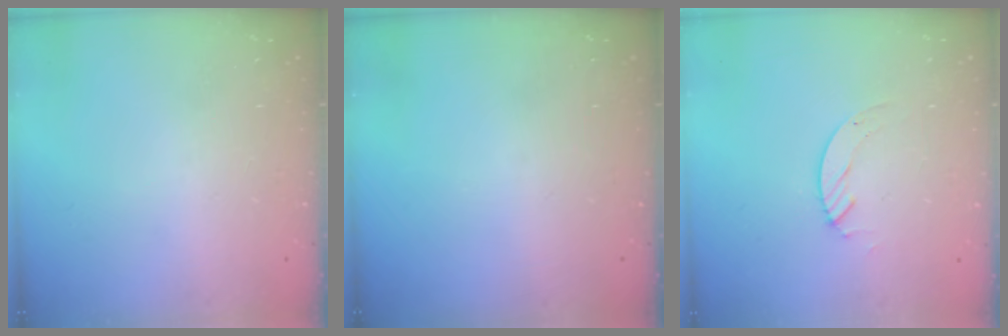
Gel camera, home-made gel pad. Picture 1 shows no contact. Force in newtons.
{"total": 0.0}
{"total": 2.1, "press": 2.1, "slide": 0.2}